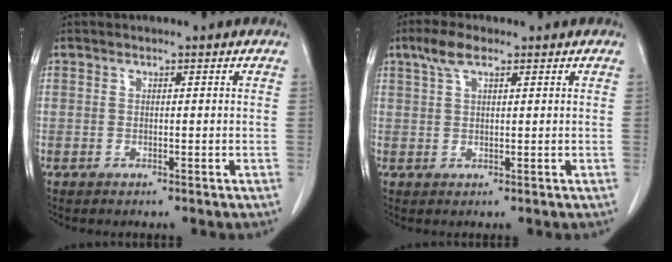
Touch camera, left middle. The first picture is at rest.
{"total": 3.7, "force": [2.3, 1.1, 2.7], "torque": [-0.062, 0.013, 0.049]}